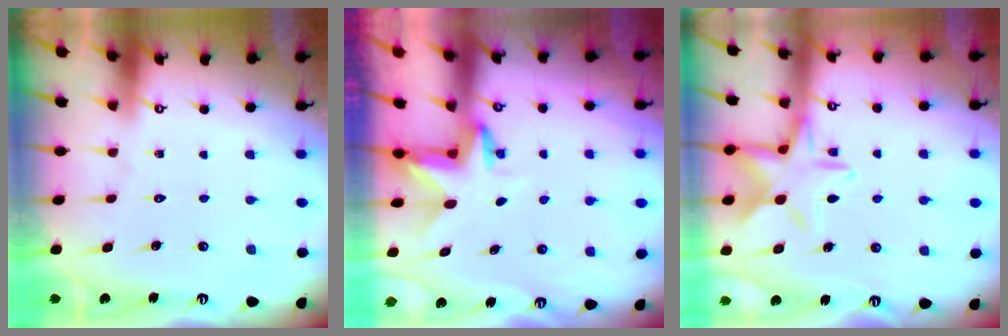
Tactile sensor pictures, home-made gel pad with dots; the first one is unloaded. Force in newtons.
{"total": 3.2, "press": 3.2, "slide": 0.1}
{"total": 13.1, "press": 13.1, "slide": 0.8}